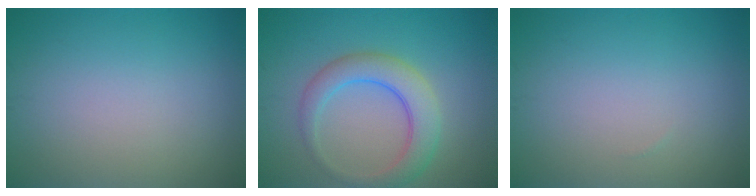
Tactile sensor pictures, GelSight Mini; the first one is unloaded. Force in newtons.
{"total": 4.6, "press": 4.6, "slide": 0.2}
{"total": 0.0}